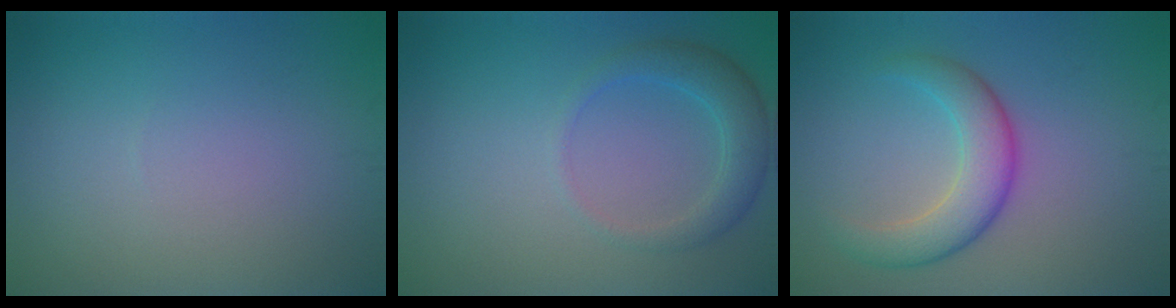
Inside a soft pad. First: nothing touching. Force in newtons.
{"total": 2.9, "press": 2.9, "slide": 0.1}
{"total": 4.6, "press": 4.6, "slide": 0.1}